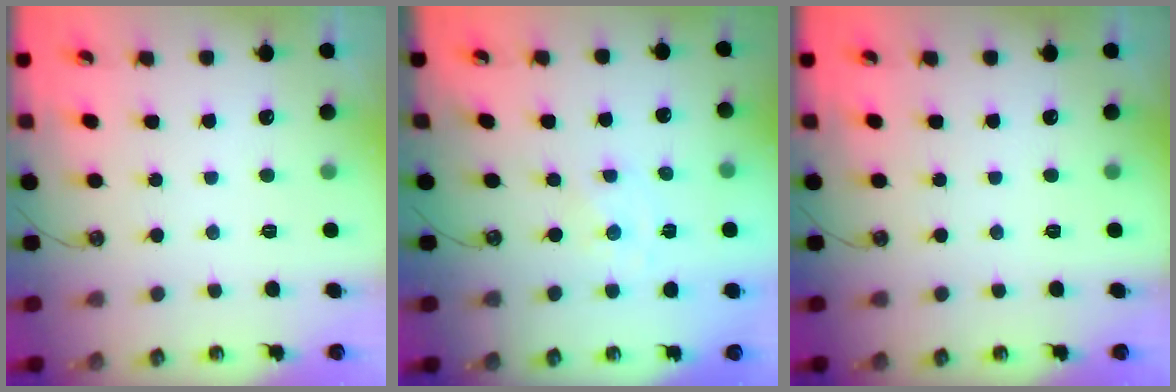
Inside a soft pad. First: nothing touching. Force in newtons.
{"total": 0.0}
{"total": 0.0}